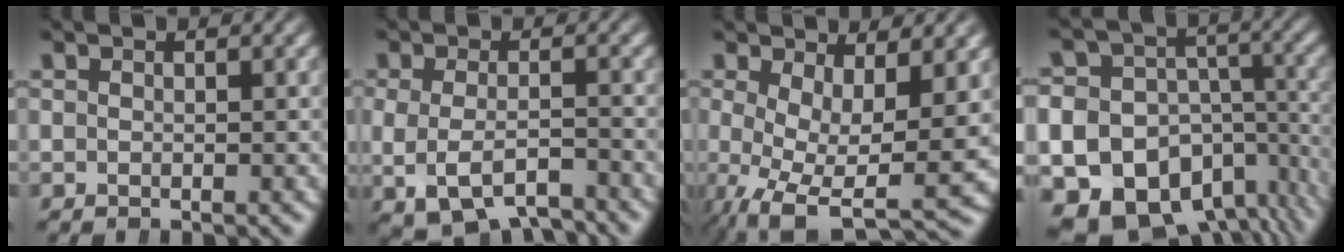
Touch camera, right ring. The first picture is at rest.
{"total": 5.6, "force": [-3.1, 3.2, 3.4], "torque": [-0.065, -0.026, -0.037]}
{"total": 7.6, "force": [-1.7, 3.9, 6.3], "torque": [-0.119, -0.050, -0.003]}
{"total": 21.6, "force": [-7.7, 18.0, 9.0], "torque": [-0.200, -0.093, -0.118]}